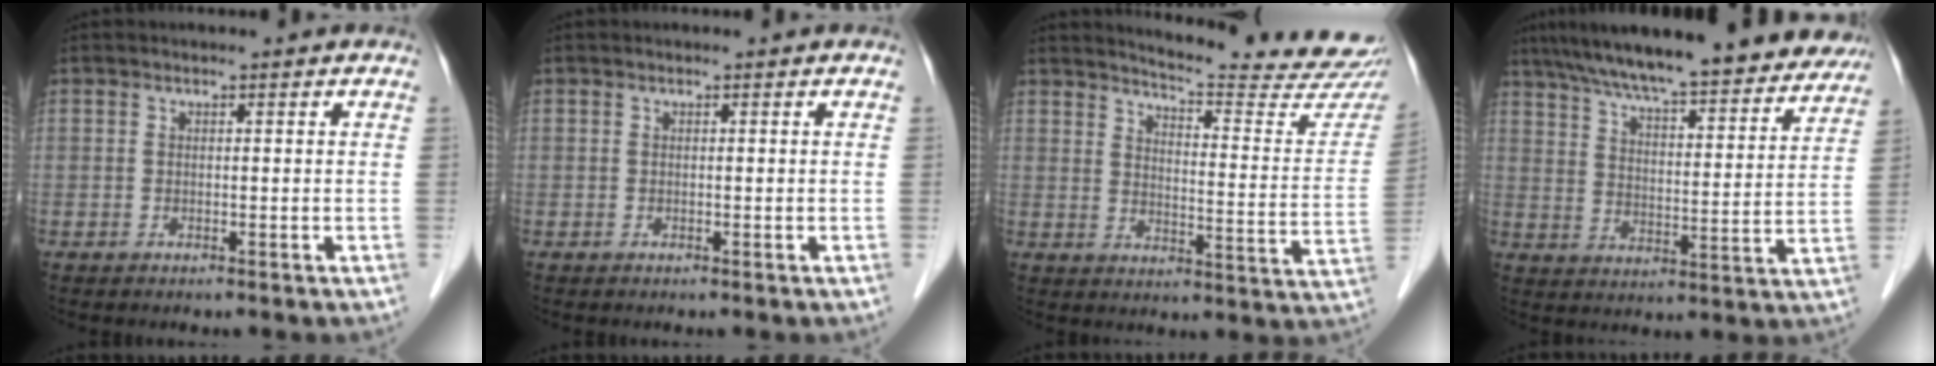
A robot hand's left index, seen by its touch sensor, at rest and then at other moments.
{"total": 0.0}
{"total": 19.3, "force": [18.6, 0.0, 5.2], "torque": [-0.073, -0.115, 0.216]}
{"total": 26.6, "force": [23.0, 4.9, 12.3], "torque": [-0.193, -0.008, 0.304]}